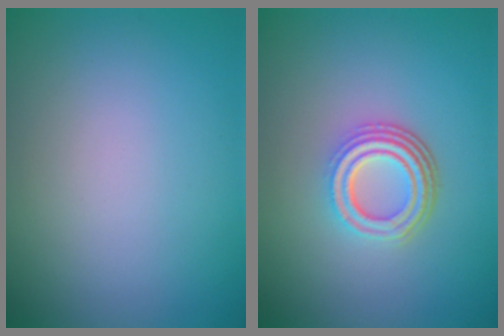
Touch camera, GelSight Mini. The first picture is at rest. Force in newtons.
{"total": 4.6, "press": 3.3, "slide": 3.2}